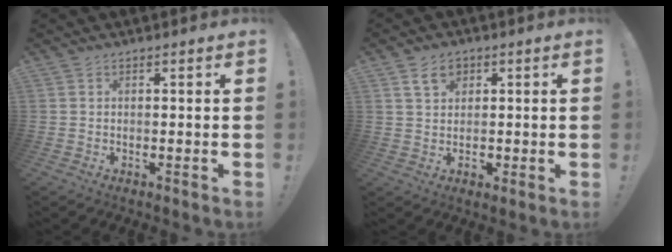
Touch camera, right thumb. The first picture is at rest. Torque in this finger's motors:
{"motor_torque": [0.53, 0.55, 0.10, 0.03, 0.17]}